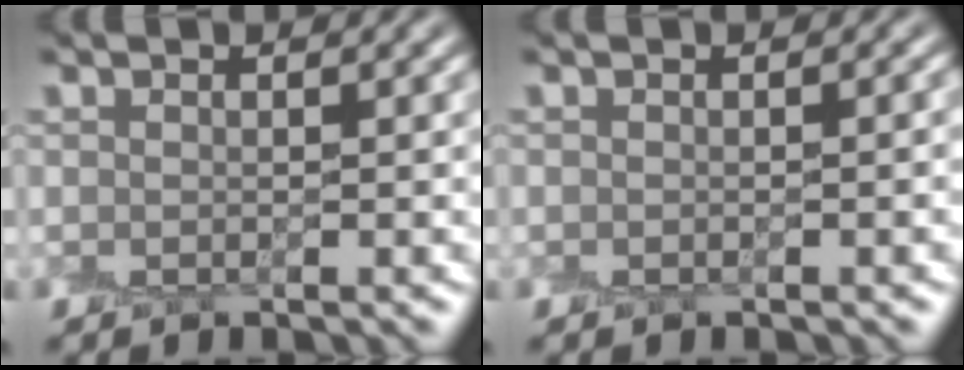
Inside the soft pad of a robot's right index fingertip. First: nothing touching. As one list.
[{"total": 1.2, "force": [-0.8, 0.4, 0.8], "torque": [-0.007, -0.001, -0.011]}]